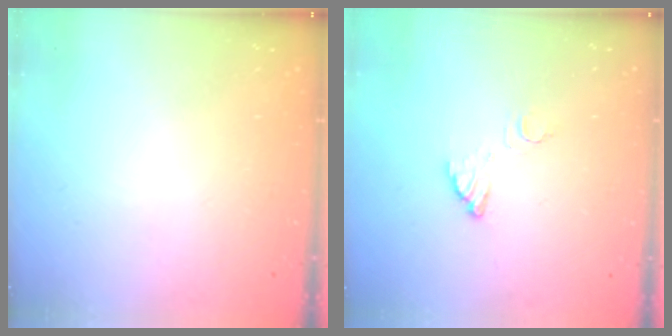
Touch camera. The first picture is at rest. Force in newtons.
{"total": 3.5, "press": 3.5, "slide": 0.3}